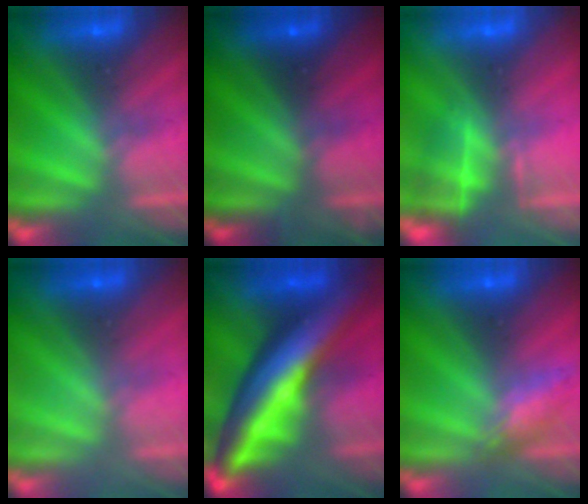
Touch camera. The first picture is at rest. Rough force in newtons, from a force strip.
{"total": 2.5}
{"total": 4.6}
{"total": 3.3}
{"total": 8.1}
{"total": 2.4}